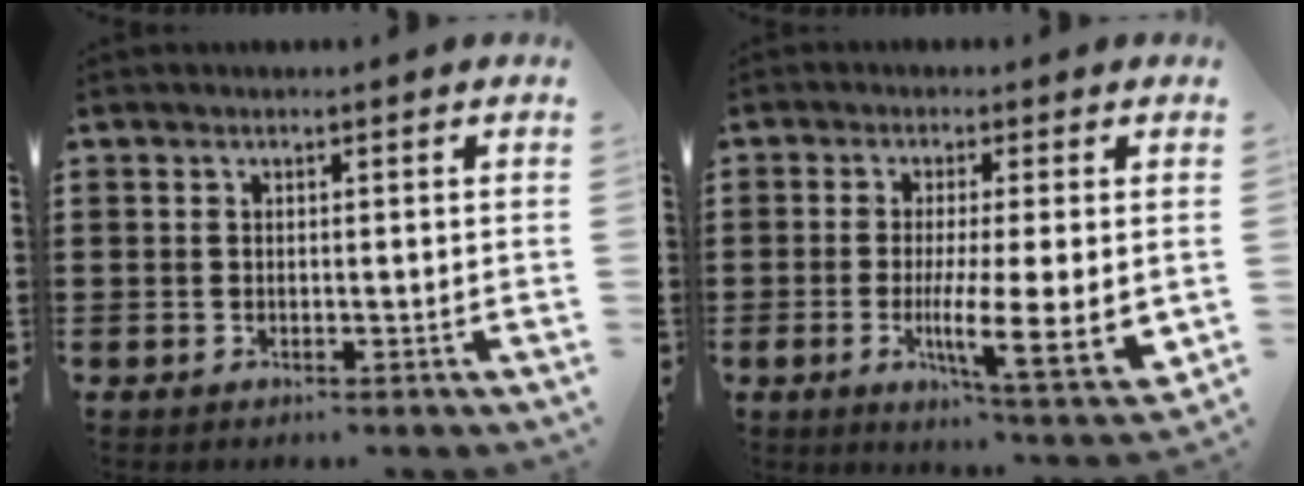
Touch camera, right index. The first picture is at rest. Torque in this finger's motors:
{"motor_torque": [1.60, -0.54, 0.37, 0.21]}